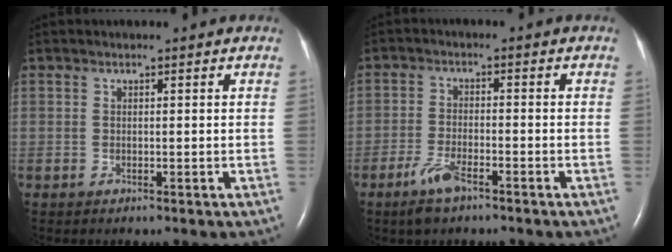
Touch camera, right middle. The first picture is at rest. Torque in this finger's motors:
{"motor_torque": [0.66, -0.60, 0.10, 0.07]}